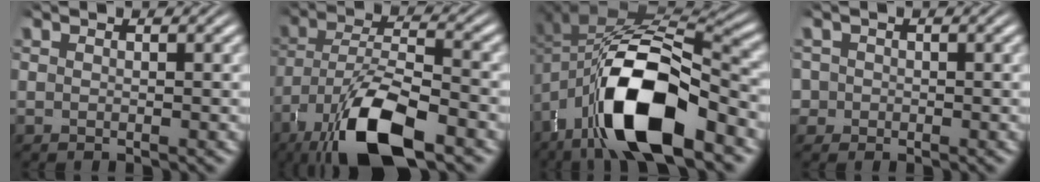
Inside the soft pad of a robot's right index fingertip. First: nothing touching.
{"total": 8.5, "force": [-2.9, 3.6, 7.1], "torque": [-0.138, -0.021, -0.038]}
{"total": 13.5, "force": [-3.9, 7.6, 10.4], "torque": [-0.211, -0.034, -0.052]}
{"total": 2.7, "force": [-0.7, 2.6, 0.3], "torque": [-0.017, -0.011, -0.015]}